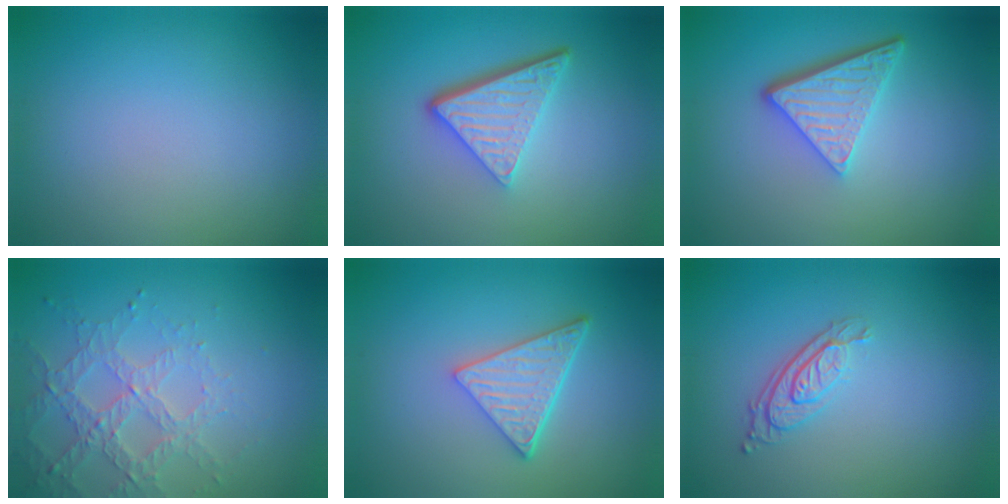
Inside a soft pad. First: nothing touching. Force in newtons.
{"total": 5.3, "press": 3.6, "slide": 3.8}
{"total": 4.9, "press": 3.5, "slide": 3.4}
{"total": 3.2, "press": 3.2, "slide": 0.5}
{"total": 4.7, "press": 3.4, "slide": 3.3}
{"total": 3.0, "press": 2.2, "slide": 2.0}